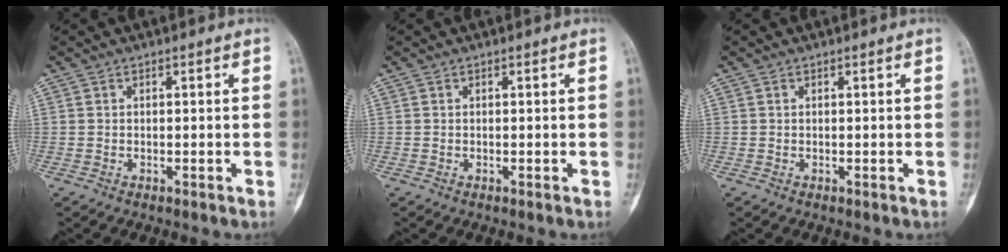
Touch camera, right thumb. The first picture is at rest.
{"total": 0.0}
{"total": 0.0}